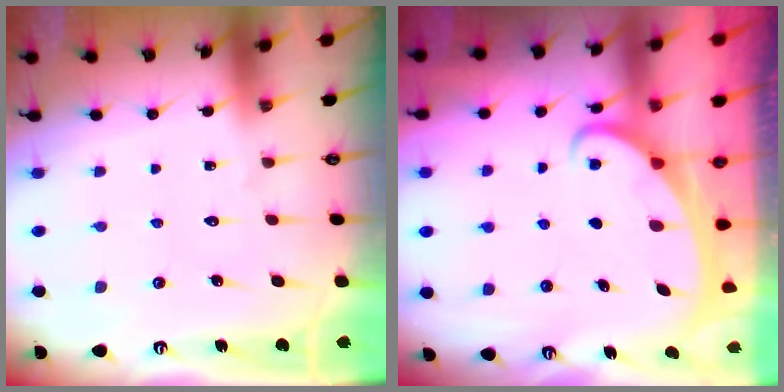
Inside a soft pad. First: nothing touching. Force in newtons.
{"total": 2.1, "press": 2.1, "slide": 0.3}